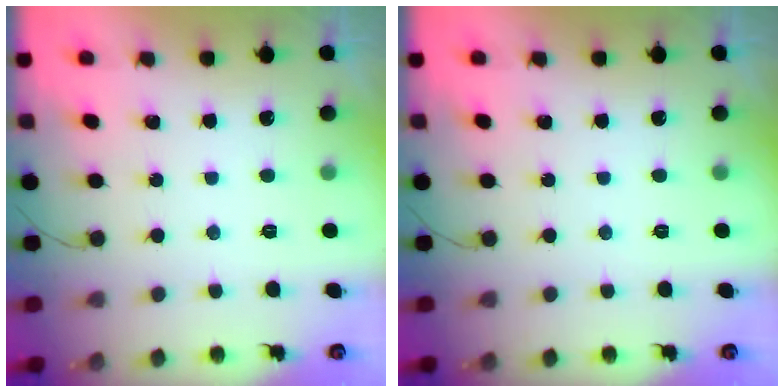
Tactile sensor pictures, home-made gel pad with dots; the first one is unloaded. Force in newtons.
{"total": 0.0}